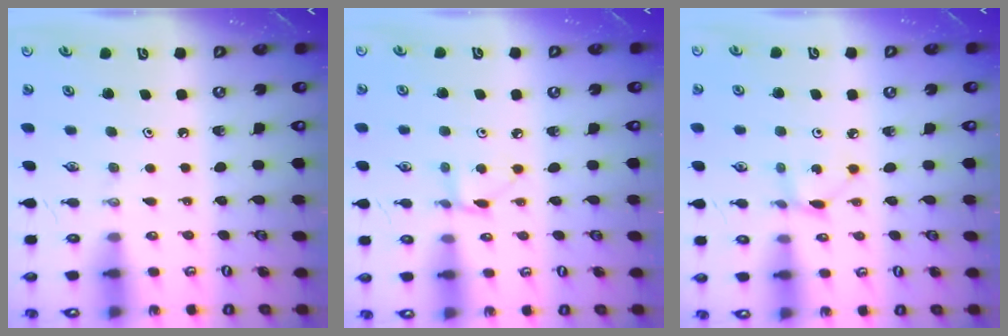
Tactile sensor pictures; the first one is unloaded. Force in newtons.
{"total": 4.0, "press": 4.0, "slide": 0.5}
{"total": 2.0, "press": 2.0, "slide": 0.3}